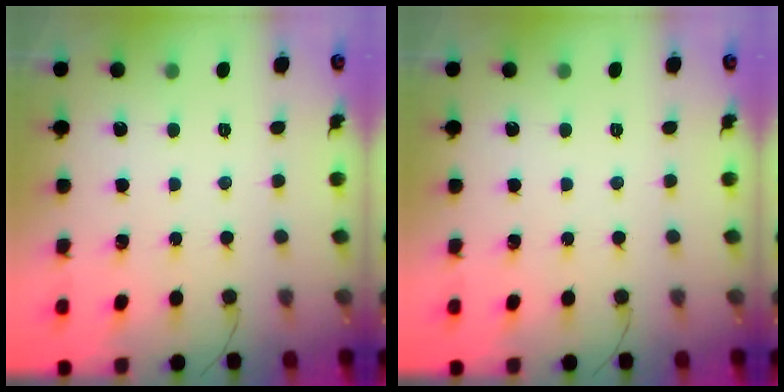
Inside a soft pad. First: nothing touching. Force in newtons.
{"total": 0.0}